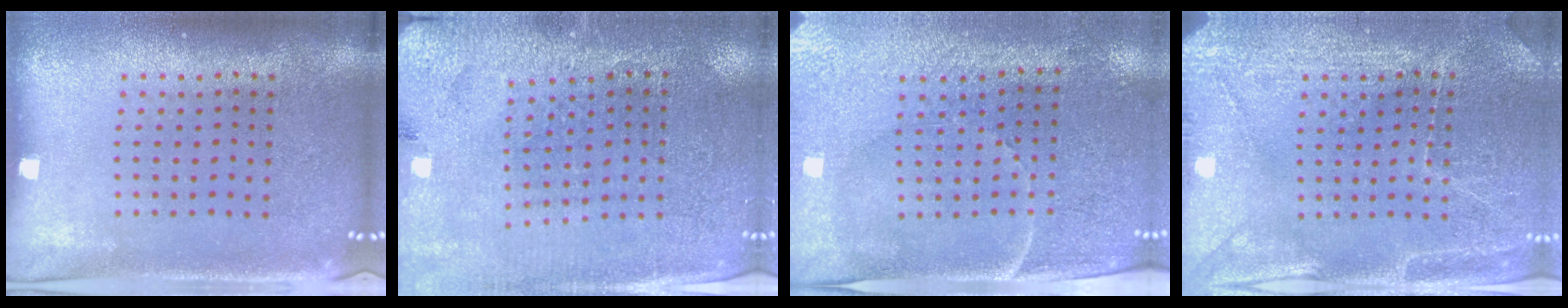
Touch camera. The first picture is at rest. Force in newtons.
{"total": 2.9, "press": 2.8, "slide": 0.4}
{"total": 3.3, "press": 3.2, "slide": 1.0}
{"total": 2.9, "press": 2.9, "slide": 0.2}